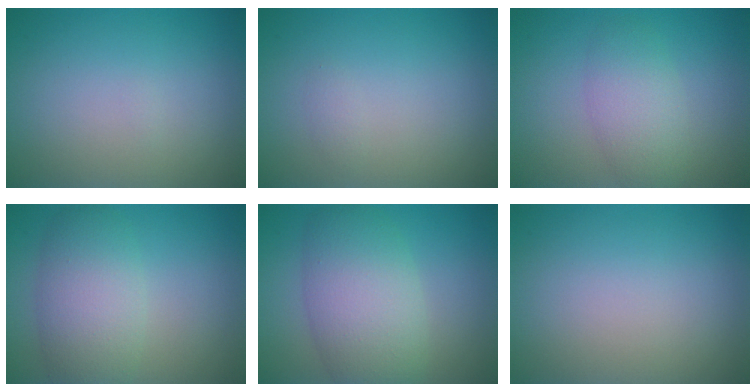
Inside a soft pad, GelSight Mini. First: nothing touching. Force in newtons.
{"total": 0.6, "press": 0.6, "slide": 0.0}
{"total": 3.4, "press": 3.4, "slide": 0.1}
{"total": 5.4, "press": 5.4, "slide": 0.5}
{"total": 7.0, "press": 7.0, "slide": 0.1}
{"total": 0.0}